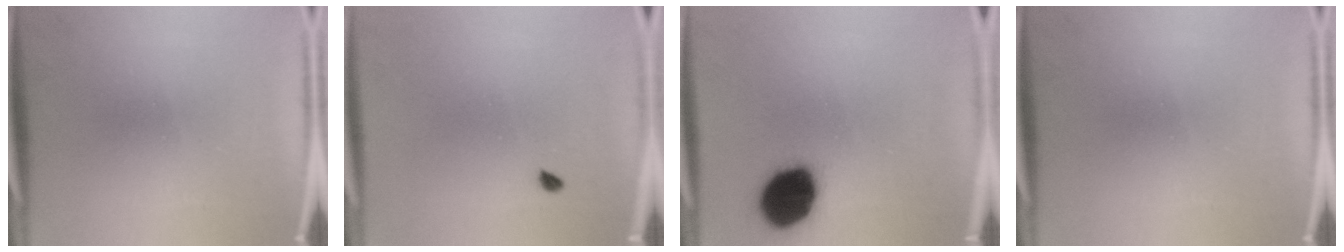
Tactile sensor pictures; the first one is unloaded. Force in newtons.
{"total": 0.8}
{"total": 14.8}
{"total": 0.0}